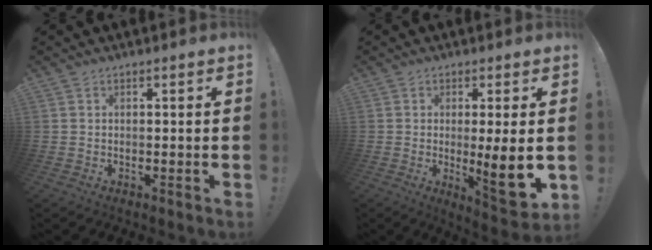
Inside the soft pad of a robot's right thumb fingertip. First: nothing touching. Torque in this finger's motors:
{"motor_torque": [0.19, 0.27, 0.61, 0.43, 0.07]}